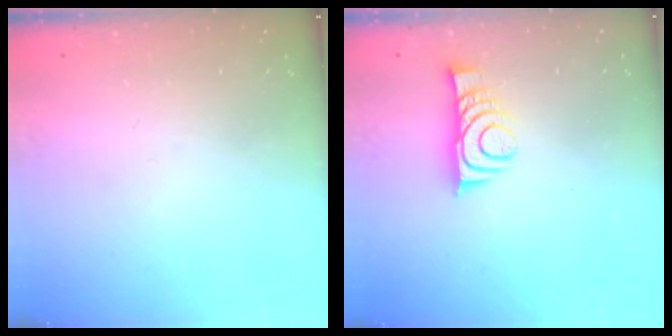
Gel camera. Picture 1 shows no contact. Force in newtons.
{"total": 9.0, "press": 9.0, "slide": 0.7}